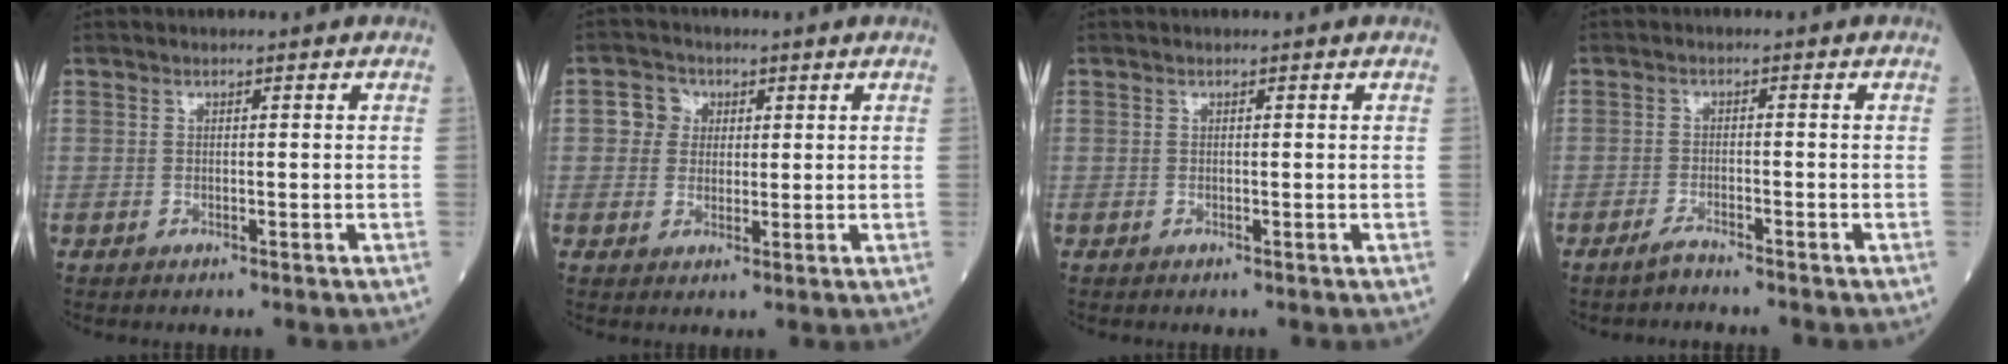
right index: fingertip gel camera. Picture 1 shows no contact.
{"total": 3.7, "force": [0.9, 3.4, 1.0], "torque": [-0.012, 0.011, 0.013]}
{"total": 0.0}
{"total": 1.7, "force": [-1.6, -0.1, 0.7], "torque": [-0.022, -0.003, -0.033]}